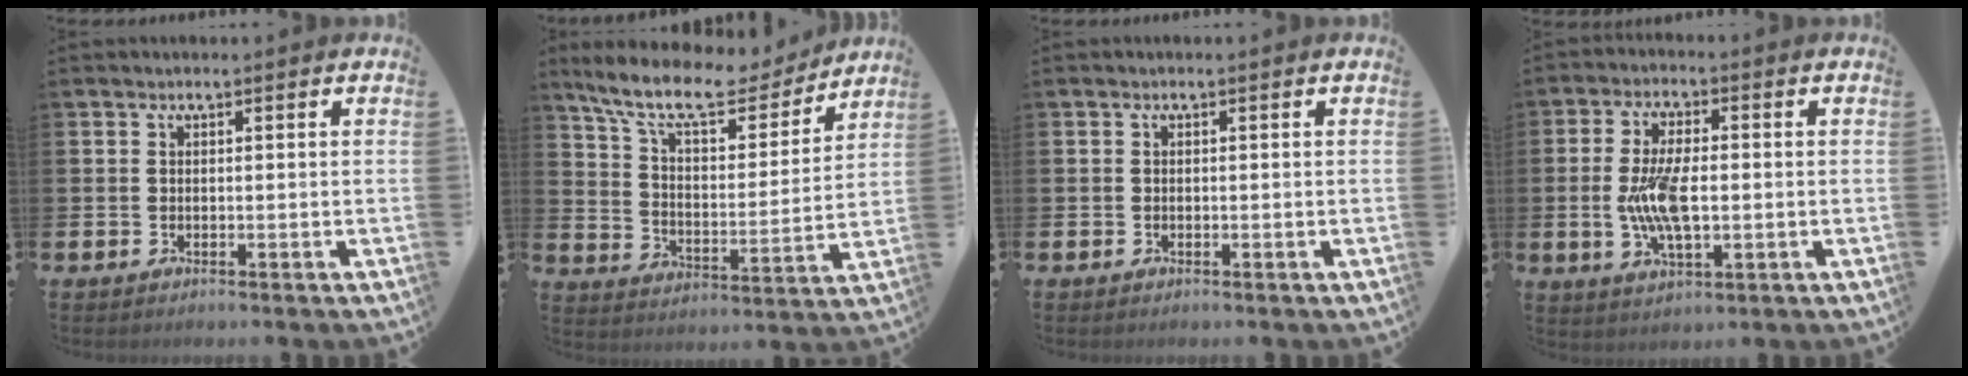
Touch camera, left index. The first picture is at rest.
{"total": 11.1, "force": [9.6, 3.2, 4.8], "torque": [-0.126, -0.056, 0.166]}
{"total": 0.0}
{"total": 7.6, "force": [-0.3, 3.2, 6.9], "torque": [-0.148, -0.004, -0.014]}